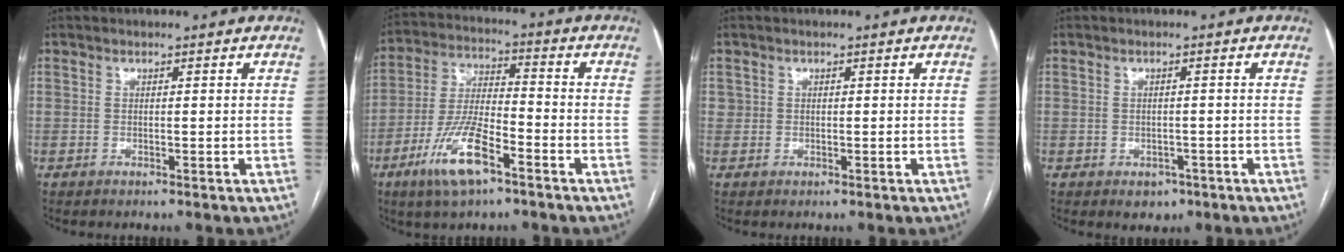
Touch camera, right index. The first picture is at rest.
{"total": 11.6, "force": [-6.3, 3.0, 9.2], "torque": [-0.195, -0.006, -0.116]}
{"total": 1.1, "force": [0.3, 1.1, 0.1], "torque": [0.008, 0.006, 0.002]}
{"total": 2.6, "force": [-1.3, 2.0, 1.0], "torque": [-0.005, 0.004, -0.009]}